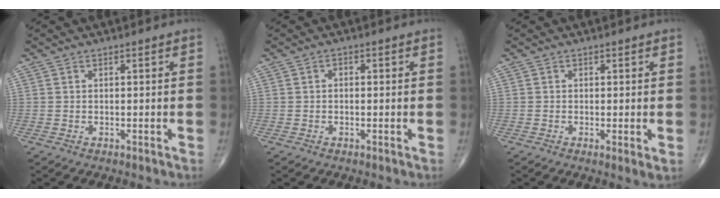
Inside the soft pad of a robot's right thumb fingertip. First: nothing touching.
{"total": 1.1, "force": [0.1, 0.7, 0.8], "torque": [-0.011, 0.003, -0.002]}
{"total": 1.9, "force": [-0.2, 0.3, 1.8], "torque": [-0.039, -0.009, -0.008]}